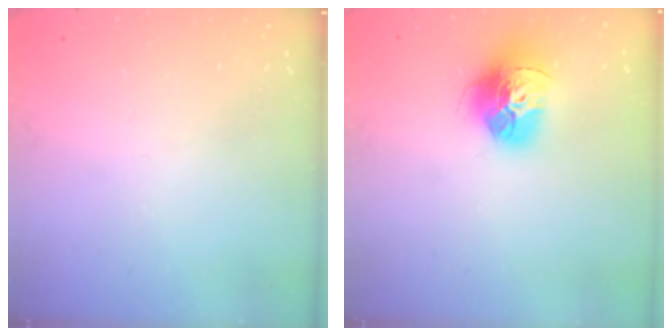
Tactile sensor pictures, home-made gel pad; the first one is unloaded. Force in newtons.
{"total": 15.5, "press": 15.4, "slide": 1.7}